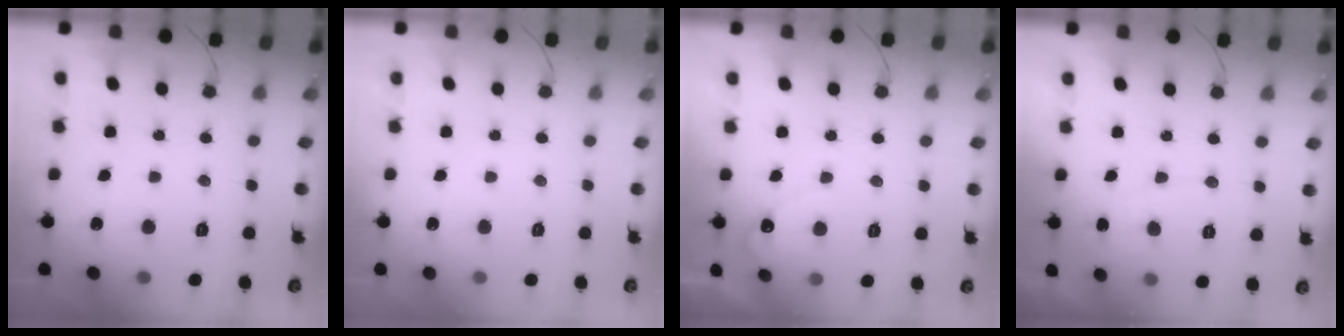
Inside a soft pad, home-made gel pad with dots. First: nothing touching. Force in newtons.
{"total": 0.0}
{"total": 4.1, "press": 4.1, "slide": 0.3}
{"total": 4.4, "press": 4.4, "slide": 0.3}